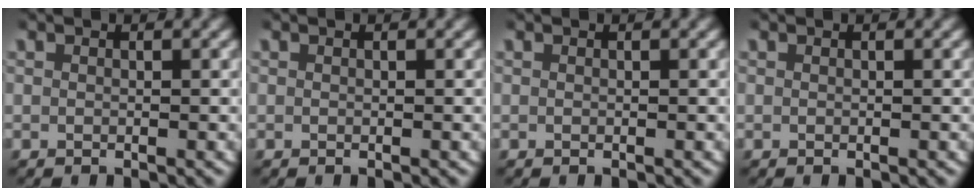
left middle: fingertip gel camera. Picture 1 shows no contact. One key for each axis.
{"total": 0.0}
{"total": 0.0}
{"total": 0.0}